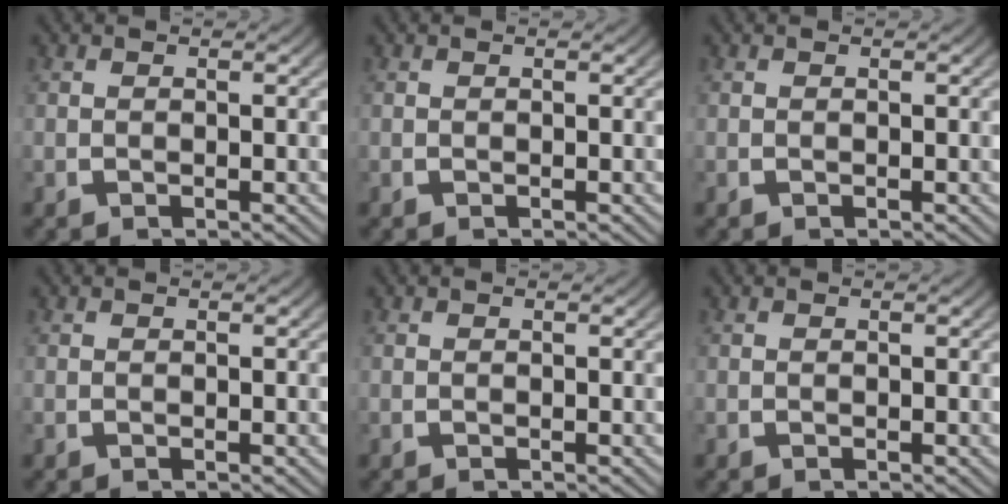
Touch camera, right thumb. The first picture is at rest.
{"total": 0.0}
{"total": 0.0}
{"total": 0.0}
{"total": 0.0}
{"total": 0.0}